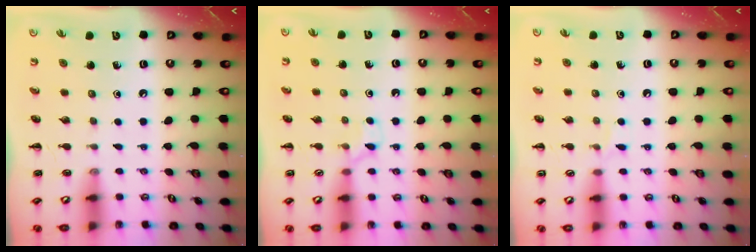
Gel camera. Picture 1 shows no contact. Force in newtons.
{"total": 3.6, "press": 3.4, "slide": 1.3}
{"total": 3.9, "press": 3.7, "slide": 1.2}